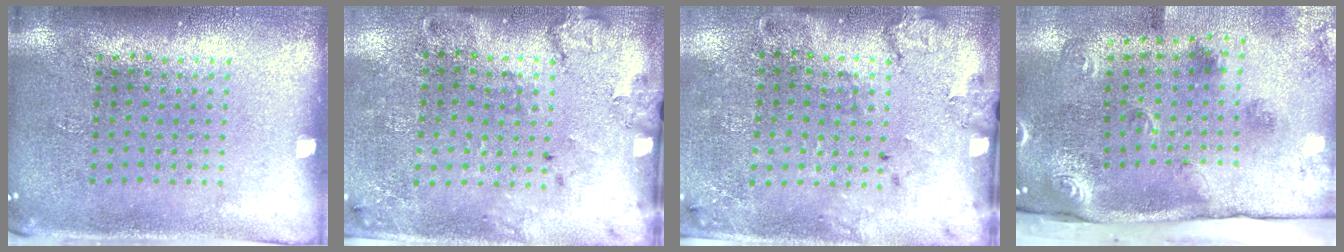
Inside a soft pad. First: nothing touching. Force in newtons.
{"total": 2.1, "press": 1.5, "slide": 1.5}
{"total": 2.1, "press": 1.5, "slide": 1.5}
{"total": 3.2, "press": 2.1, "slide": 2.5}